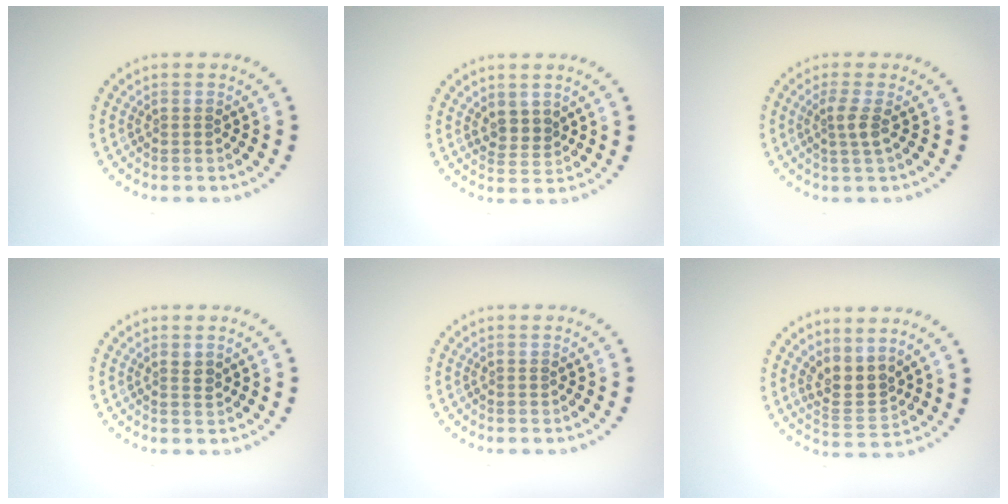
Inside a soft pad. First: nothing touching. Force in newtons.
{"total": 1.9, "press": 1.4, "slide": 1.3}
{"total": 1.9, "press": 1.3, "slide": 1.3}
{"total": 1.0, "press": 0.8, "slide": 0.5}
{"total": 0.0}
{"total": 3.0, "press": 2.4, "slide": 1.7}